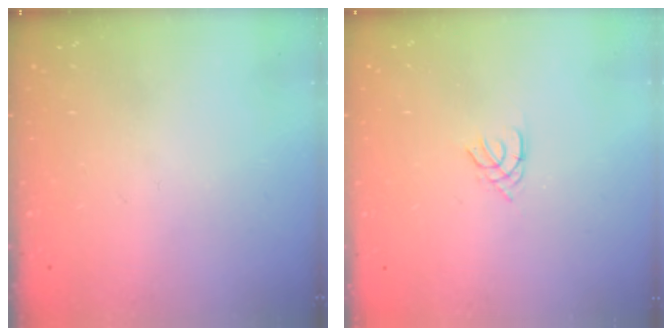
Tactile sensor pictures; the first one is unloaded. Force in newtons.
{"total": 1.4, "press": 1.4, "slide": 0.3}